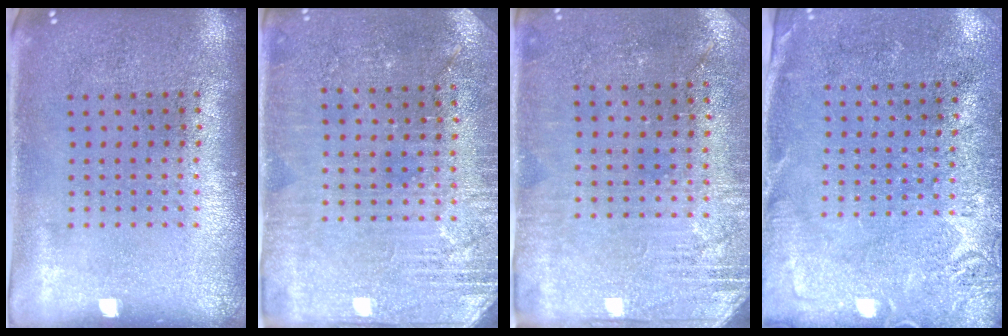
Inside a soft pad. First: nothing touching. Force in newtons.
{"total": 2.8, "press": 2.8, "slide": 0.4}
{"total": 2.9, "press": 2.7, "slide": 1.1}
{"total": 2.6, "press": 2.4, "slide": 1.1}